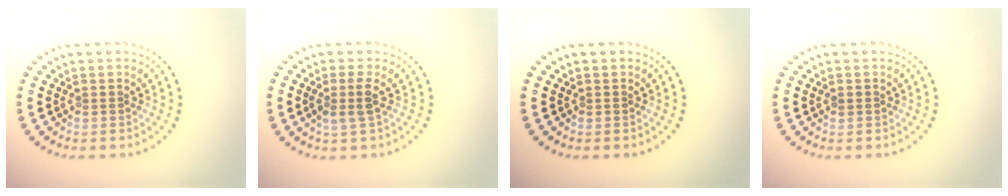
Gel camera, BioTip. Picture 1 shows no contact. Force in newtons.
{"total": 1.9, "press": 1.6, "slide": 1.0}
{"total": 0.0}
{"total": 0.6, "press": 0.6, "slide": 0.1}